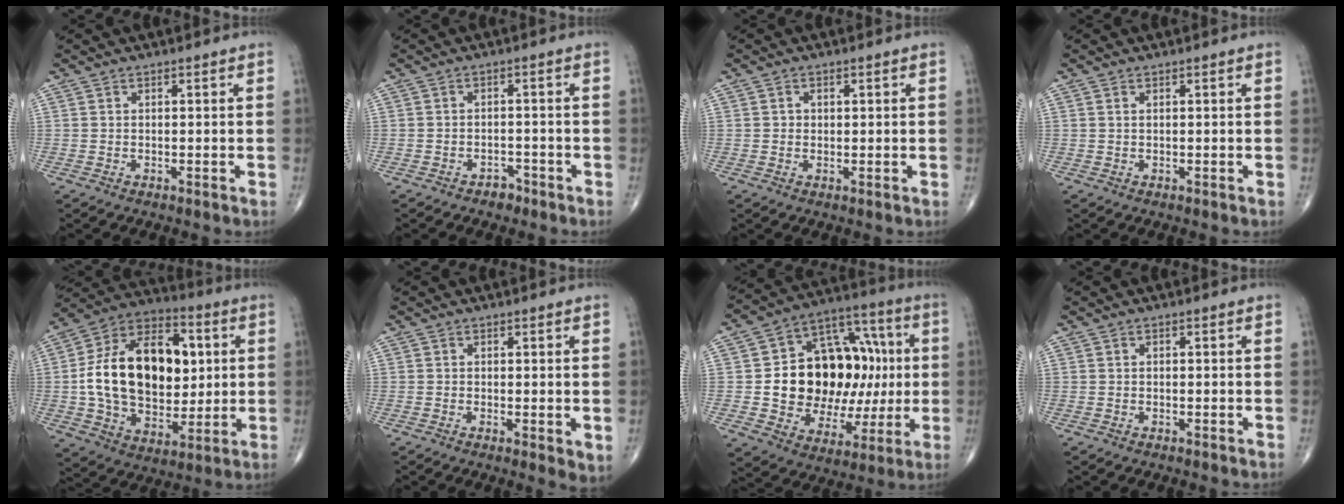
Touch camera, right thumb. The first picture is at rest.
{"total": 2.3, "force": [-1.8, 1.3, 0.5], "torque": [-0.003, 0.011, -0.028]}
{"total": 1.2, "force": [0.1, 1.1, 0.4], "torque": [-0.001, 0.000, 0.000]}
{"total": 0.5, "force": [0.3, 0.2, 0.4], "torque": [-0.010, 0.004, 0.006]}
{"total": 25.2, "force": [2.4, 16.4, 19.0], "torque": [-0.297, 0.008, 0.045]}
{"total": 2.8, "force": [-0.4, 0.8, 2.7], "torque": [-0.042, -0.012, -0.010]}
{"total": 25.0, "force": [0.7, 16.9, 18.4], "torque": [-0.243, 0.028, 0.026]}
{"total": 0.0}